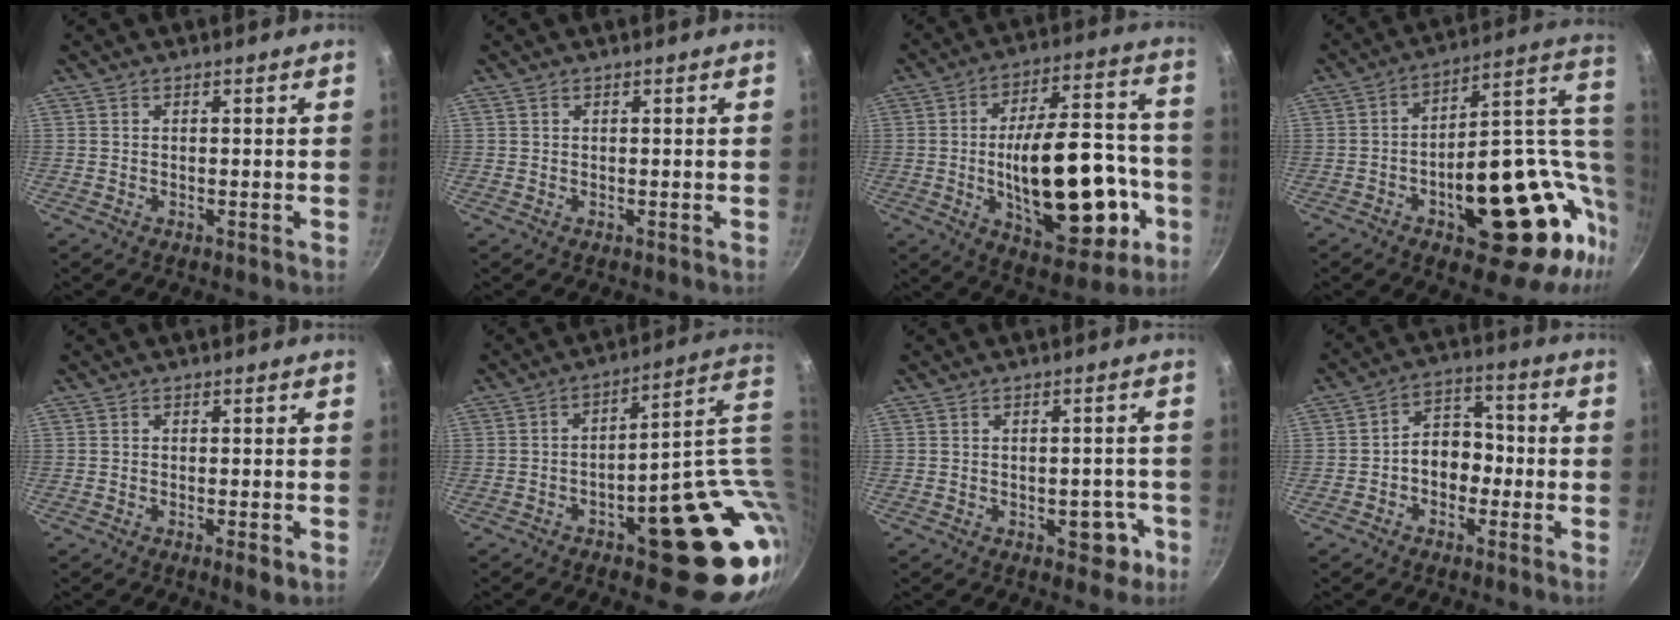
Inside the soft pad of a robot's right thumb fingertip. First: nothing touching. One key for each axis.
{"total": 0.0}
{"total": 25.5, "fx": -5.6, "fy": 12.1, "fz": 21.7, "tx": -0.294, "ty": 0.040, "tz": -0.060}
{"total": 28.2, "fx": -3.0, "fy": 14.4, "fz": 24.1, "tx": -0.277, "ty": 0.016, "tz": -0.025}
{"total": 2.6, "fx": -1.1, "fy": 0.8, "fz": 2.2, "tx": -0.040, "ty": 0.002, "tz": -0.018}
{"total": 23.1, "fx": -1.4, "fy": 10.1, "fz": 20.8, "tx": -0.192, "ty": 0.011, "tz": 0.001}
{"total": 5.3, "fx": -2.2, "fy": 3.3, "fz": 3.6, "tx": -0.015, "ty": 0.019, "tz": -0.022}
{"total": 7.4, "fx": -1.9, "fy": 5.6, "fz": 4.5, "tx": -0.023, "ty": 0.036, "tz": -0.040}